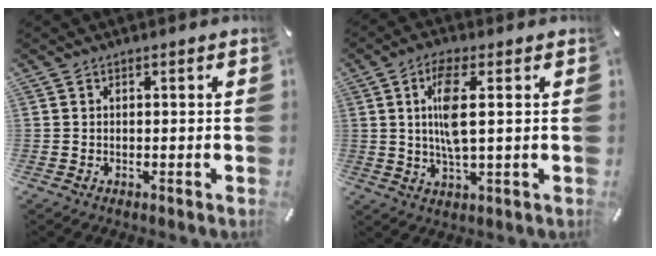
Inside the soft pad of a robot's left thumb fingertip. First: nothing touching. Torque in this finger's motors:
{"motor_torque": [-0.06, 0.24, 0.62, 0.30, 0.12]}